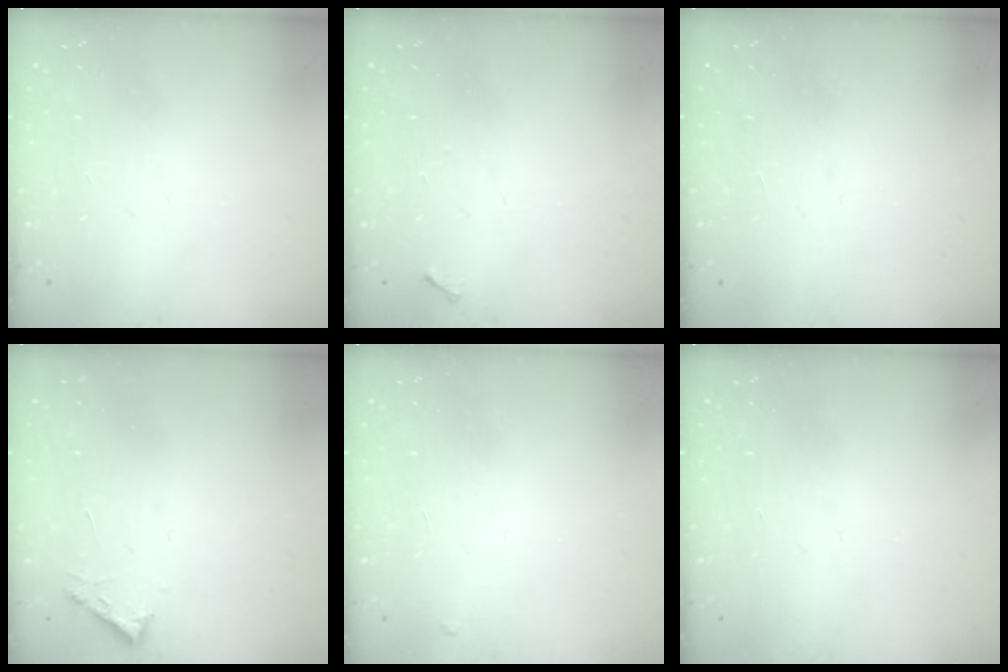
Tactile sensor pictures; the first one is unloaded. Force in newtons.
{"total": 3.8, "press": 3.8, "slide": 0.5}
{"total": 1.5, "press": 1.5, "slide": 0.1}
{"total": 2.7, "press": 2.7, "slide": 0.3}
{"total": 4.0, "press": 4.0, "slide": 0.2}
{"total": 0.0}